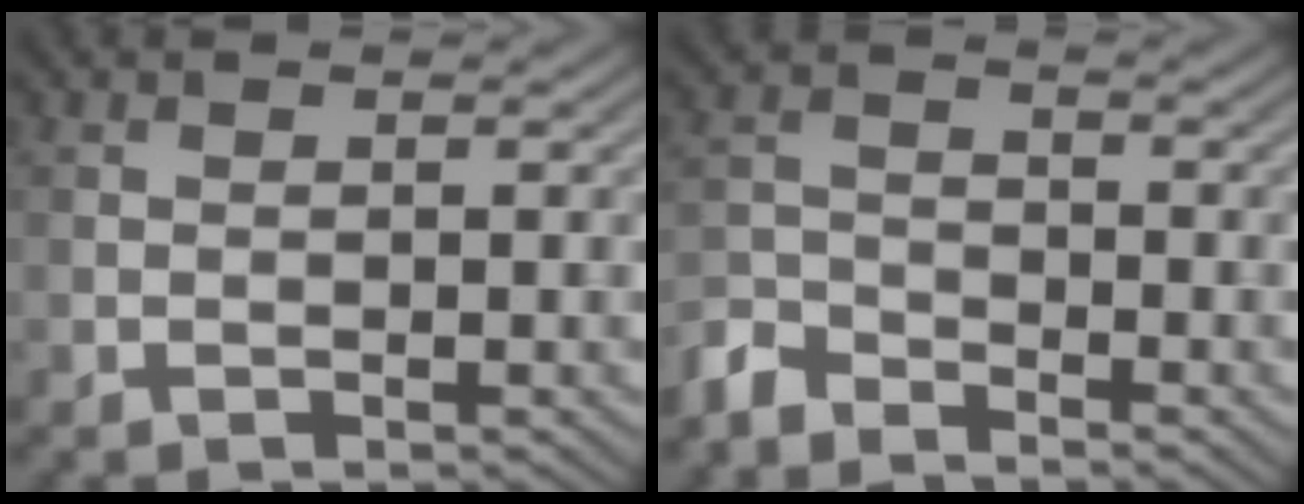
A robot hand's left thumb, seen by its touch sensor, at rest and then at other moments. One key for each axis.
{"total": 4.0, "fx": -3.6, "fy": 1.3, "fz": 1.1, "tx": -0.028, "ty": -0.007, "tz": -0.090}